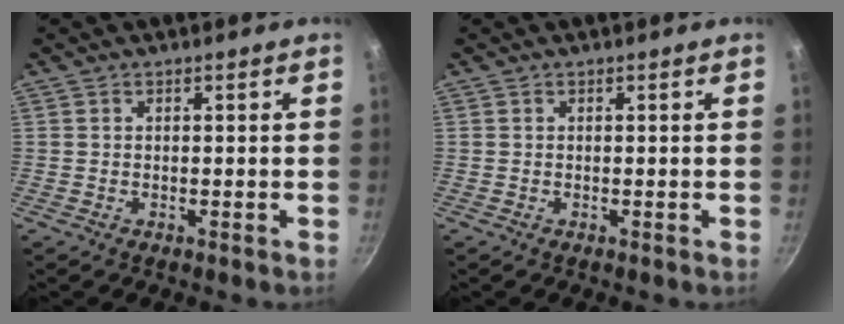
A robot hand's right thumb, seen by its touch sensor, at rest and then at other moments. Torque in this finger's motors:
{"motor_torque": [0.00, 0.00, 0.00, 0.00, 0.00]}